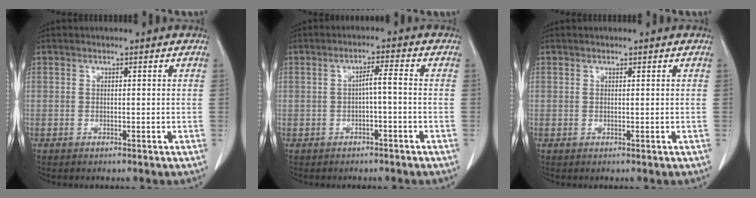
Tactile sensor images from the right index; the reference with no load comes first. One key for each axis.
{"total": 2.9, "fx": -0.5, "fy": 0.5, "fz": 2.8, "tx": -0.052, "ty": 0.010, "tz": -0.006}
{"total": 0.0}